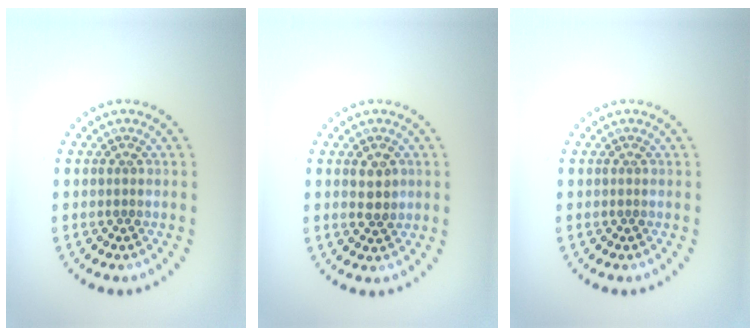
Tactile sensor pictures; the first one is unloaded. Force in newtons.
{"total": 2.1, "press": 2.0, "slide": 0.5}
{"total": 0.0}